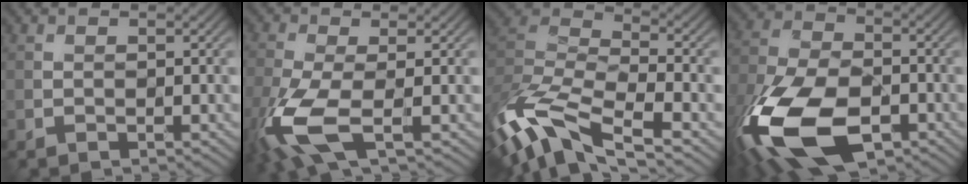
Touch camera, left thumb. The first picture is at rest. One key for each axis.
{"total": 8.7, "fx": -3.1, "fy": 3.1, "fz": 7.5, "tx": -0.195, "ty": -0.020, "tz": -0.071}
{"total": 13.8, "fx": -8.1, "fy": 5.2, "fz": 10.0, "tx": -0.238, "ty": -0.013, "tz": -0.159}
{"total": 18.0, "fx": -8.2, "fy": 9.9, "fz": 12.6, "tx": -0.313, "ty": -0.049, "tz": -0.155}